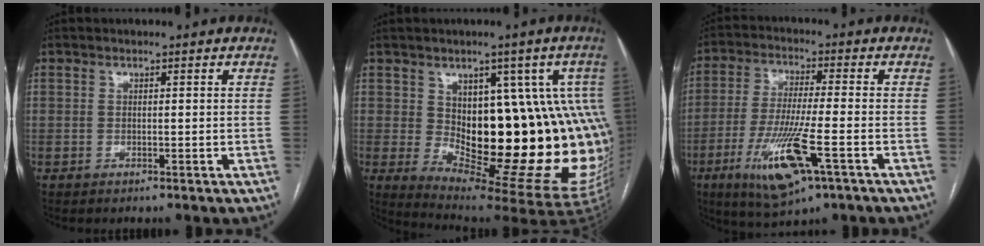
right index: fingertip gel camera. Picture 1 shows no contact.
{"total": 22.0, "force": [0.3, 7.3, 20.8], "torque": [-0.181, 0.016, 0.030]}
{"total": 12.9, "force": [-5.5, 1.7, 11.6], "torque": [-0.233, -0.028, -0.093]}